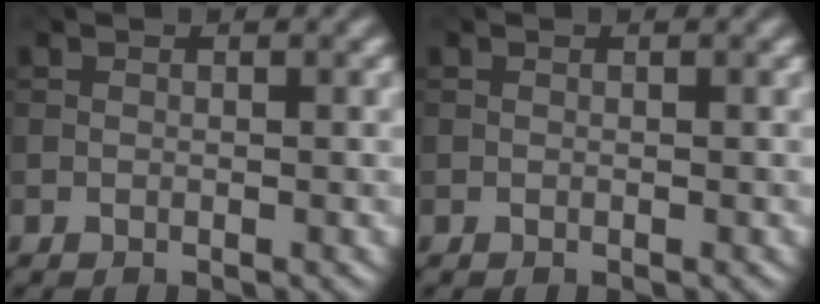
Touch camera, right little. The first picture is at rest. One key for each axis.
{"total": 0.0}